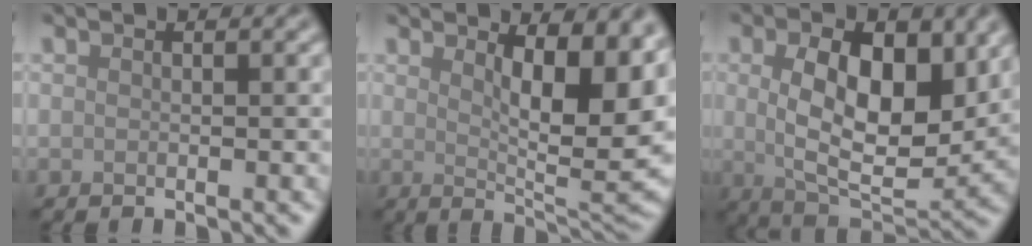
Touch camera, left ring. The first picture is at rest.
{"total": 9.8, "force": [2.7, 3.5, 8.8], "torque": [-0.112, -0.011, 0.046]}
{"total": 9.7, "force": [2.0, 5.0, 8.0], "torque": [-0.133, -0.005, 0.032]}